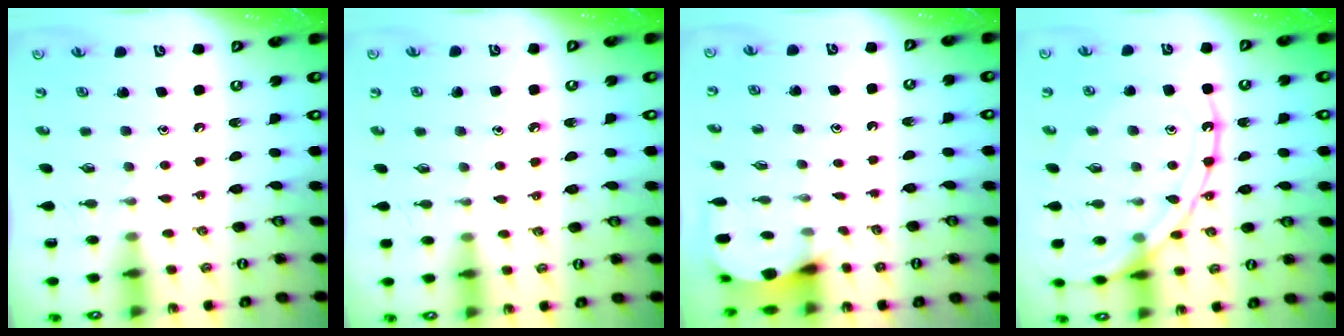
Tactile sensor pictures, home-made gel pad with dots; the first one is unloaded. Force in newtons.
{"total": 4.5, "press": 4.5, "slide": 0.4}
{"total": 4.4, "press": 4.4, "slide": 0.4}
{"total": 15.3, "press": 15.2, "slide": 1.6}